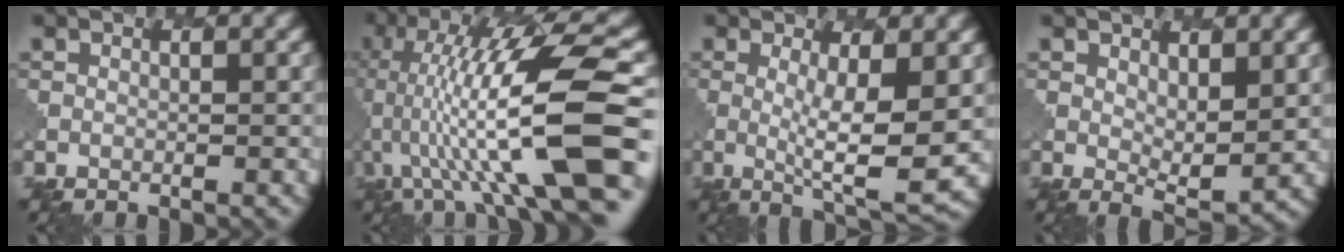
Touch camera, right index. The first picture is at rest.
{"total": 13.1, "force": [-1.1, 3.1, 12.6], "torque": [-0.214, 0.028, -0.017]}
{"total": 5.9, "force": [0.6, 1.3, 5.7], "torque": [-0.095, -0.014, 0.015]}
{"total": 2.9, "force": [1.6, 1.1, 2.1], "torque": [-0.037, -0.009, 0.032]}